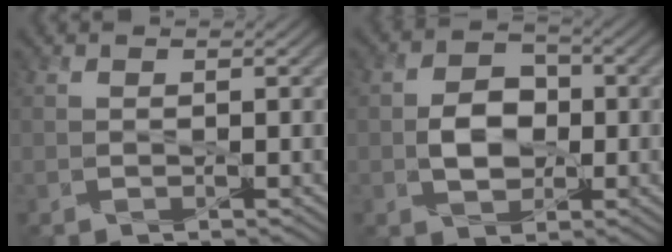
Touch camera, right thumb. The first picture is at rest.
{"total": 4.6, "force": [-0.7, 3.2, 3.2], "torque": [-0.055, 0.004, -0.015]}